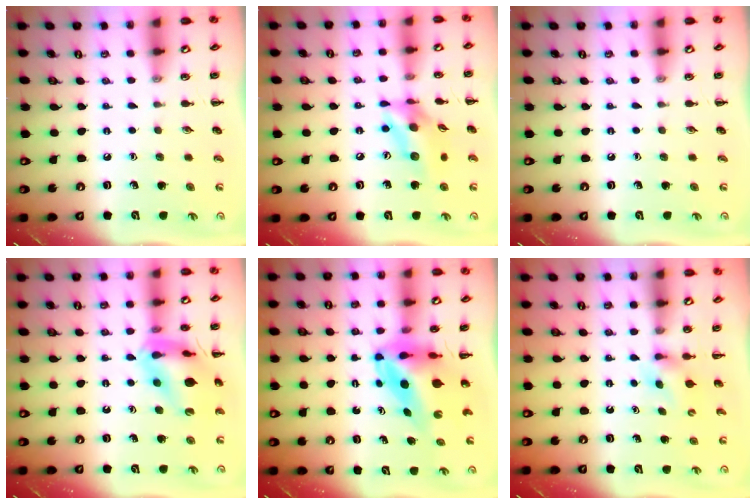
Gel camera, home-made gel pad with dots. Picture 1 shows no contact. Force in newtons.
{"total": 13.8, "press": 13.4, "slide": 3.2}
{"total": 0.0}
{"total": 15.7, "press": 15.5, "slide": 2.3}
{"total": 8.0, "press": 7.6, "slide": 2.5}
{"total": 4.0, "press": 3.8, "slide": 1.1}